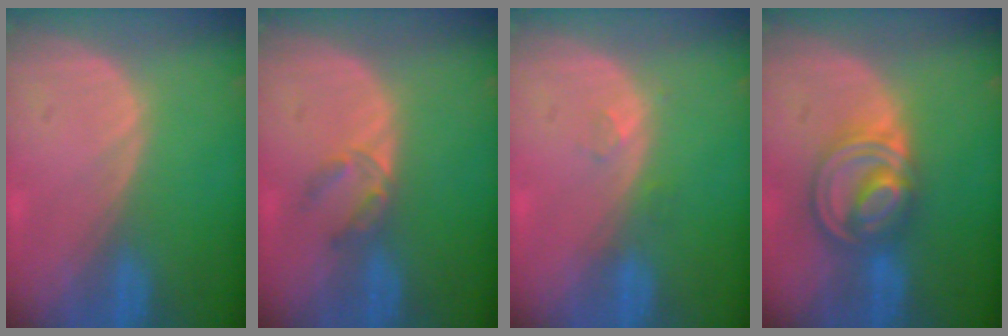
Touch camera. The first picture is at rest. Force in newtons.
{"total": 2.9, "press": 2.7, "slide": 1.0}
{"total": 1.4, "press": 1.3, "slide": 0.6}
{"total": 8.3, "press": 7.1, "slide": 4.4}